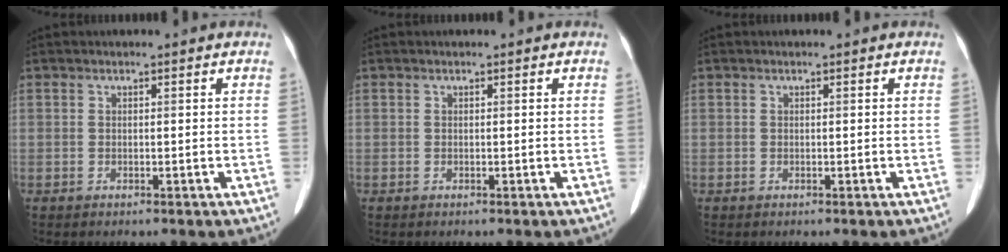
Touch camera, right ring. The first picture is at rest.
{"total": 0.0}
{"total": 0.0}